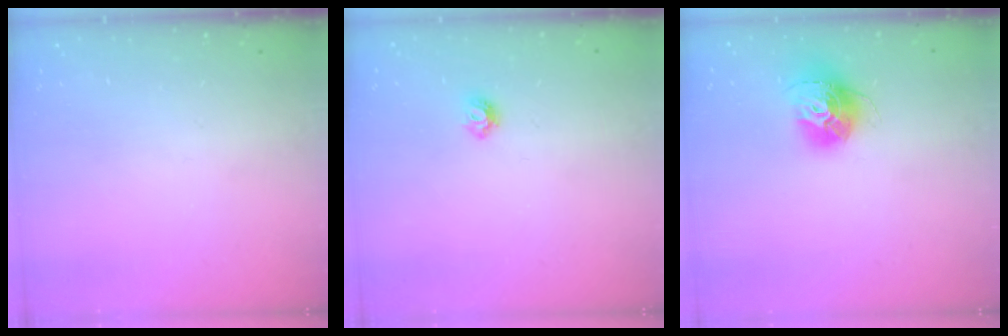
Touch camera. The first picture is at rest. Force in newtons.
{"total": 4.9, "press": 4.8, "slide": 0.9}
{"total": 13.8, "press": 13.8, "slide": 1.0}